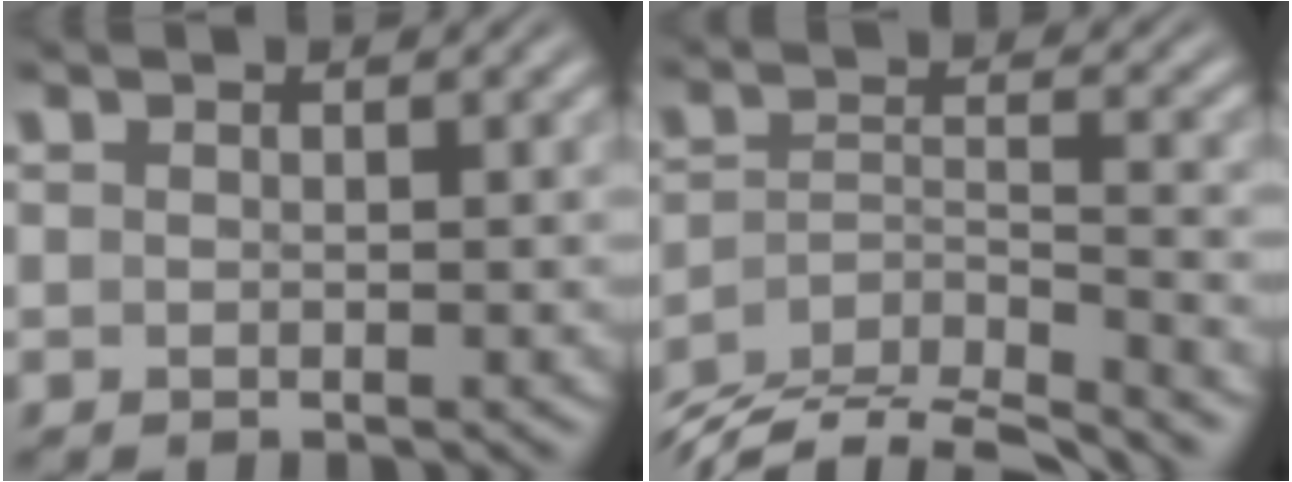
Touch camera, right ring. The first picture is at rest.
{"total": 8.6, "force": [-5.2, 4.8, 5.0], "torque": [-0.097, -0.037, -0.075]}